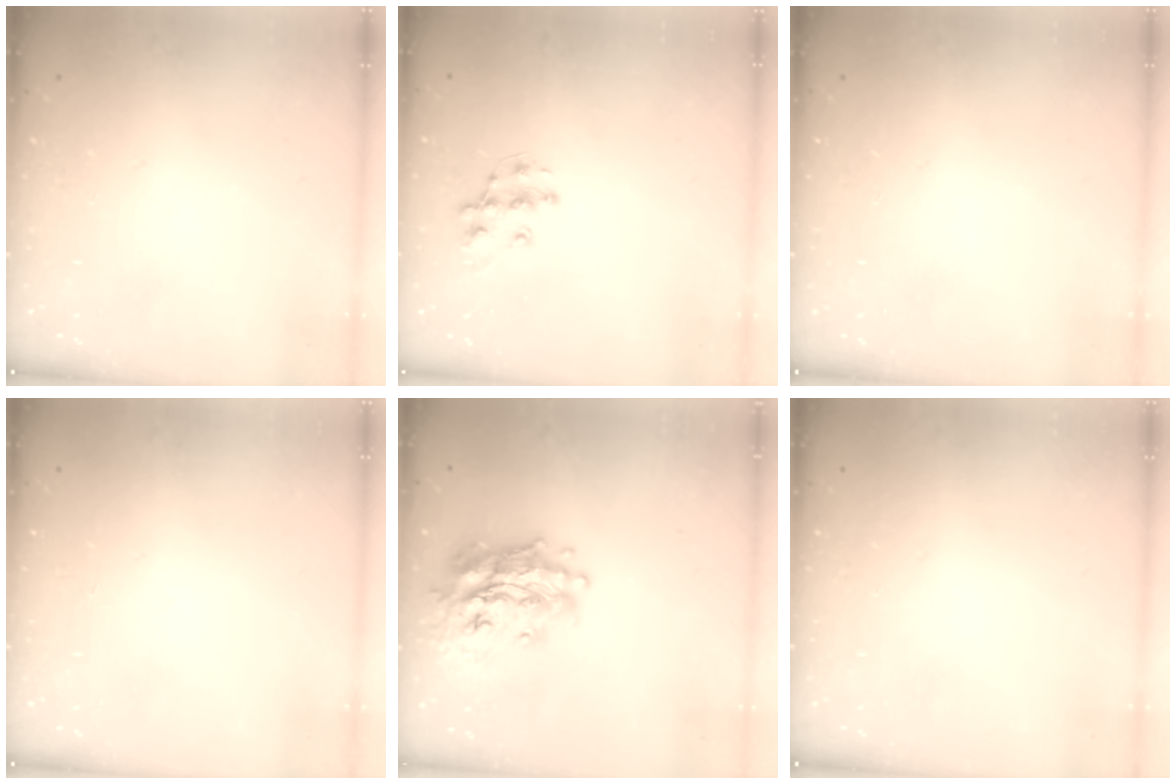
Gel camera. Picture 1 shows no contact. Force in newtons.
{"total": 9.8, "press": 9.8, "slide": 0.6}
{"total": 0.0}
{"total": 0.0}
{"total": 19.9, "press": 19.8, "slide": 2.1}
{"total": 0.0}